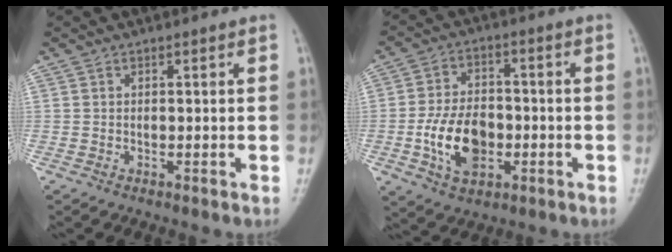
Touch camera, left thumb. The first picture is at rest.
{"total": 11.6, "force": [-2.7, 7.3, 8.5], "torque": [-0.133, 0.013, -0.048]}